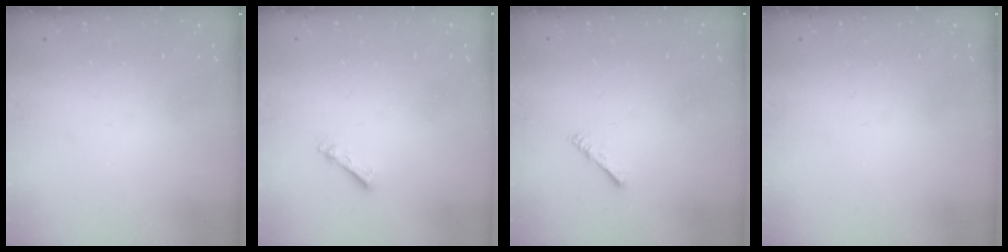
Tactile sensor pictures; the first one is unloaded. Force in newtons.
{"total": 2.5, "press": 2.5, "slide": 0.4}
{"total": 2.2, "press": 2.1, "slide": 0.5}
{"total": 0.0}